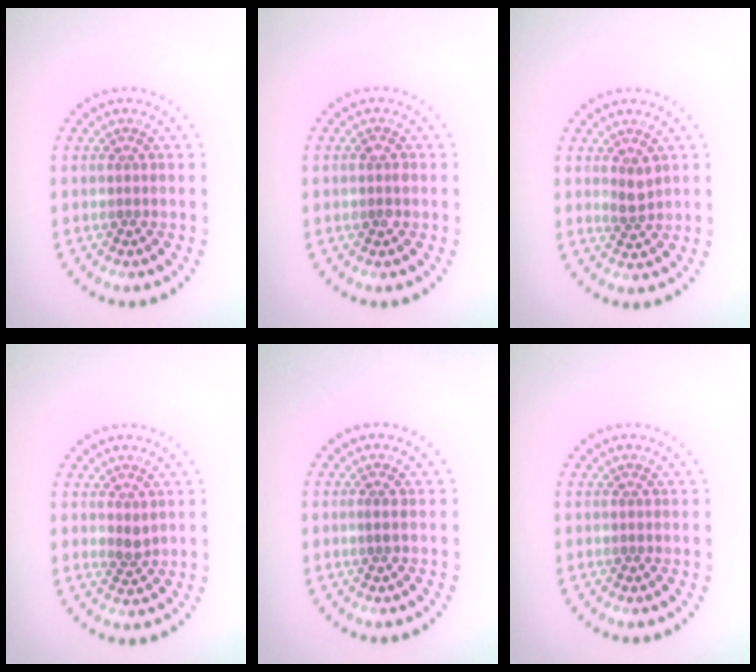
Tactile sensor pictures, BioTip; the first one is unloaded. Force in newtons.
{"total": 1.1, "press": 1.0, "slide": 0.3}
{"total": 1.6, "press": 1.4, "slide": 0.8}
{"total": 1.1, "press": 1.0, "slide": 0.4}
{"total": 0.6, "press": 0.2, "slide": 0.5}
{"total": 0.0}